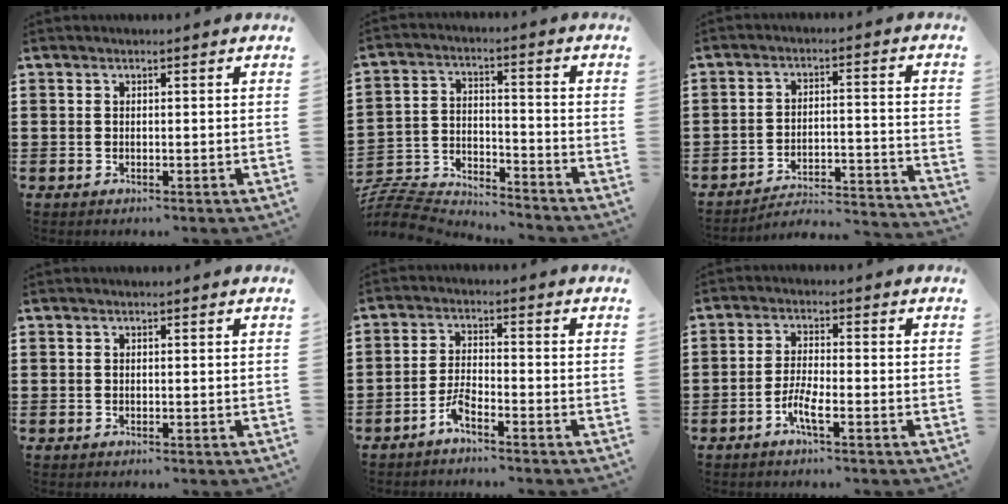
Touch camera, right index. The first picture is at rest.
{"total": 7.6, "force": [-7.5, 1.1, 0.9], "torque": [-0.038, -0.001, -0.156]}
{"total": 3.0, "force": [-2.8, 0.4, 1.1], "torque": [-0.027, -0.008, -0.064]}
{"total": 0.0}
{"total": 3.6, "force": [-3.0, 0.3, 1.9], "torque": [-0.057, -0.001, -0.066]}
{"total": 3.9, "force": [-2.1, 0.6, 3.2], "torque": [-0.074, -0.005, -0.044]}